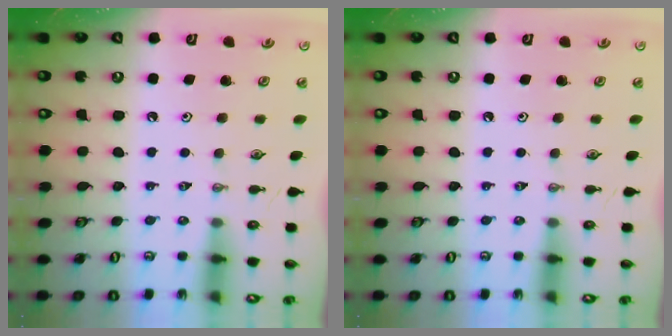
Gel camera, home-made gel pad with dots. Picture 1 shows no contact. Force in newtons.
{"total": 0.0}